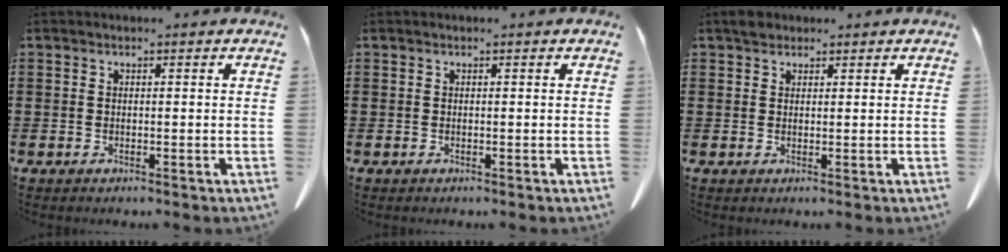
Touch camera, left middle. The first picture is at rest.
{"total": 0.0}
{"total": 1.7, "force": [1.3, 1.0, 0.4], "torque": [-0.005, 0.002, 0.024]}